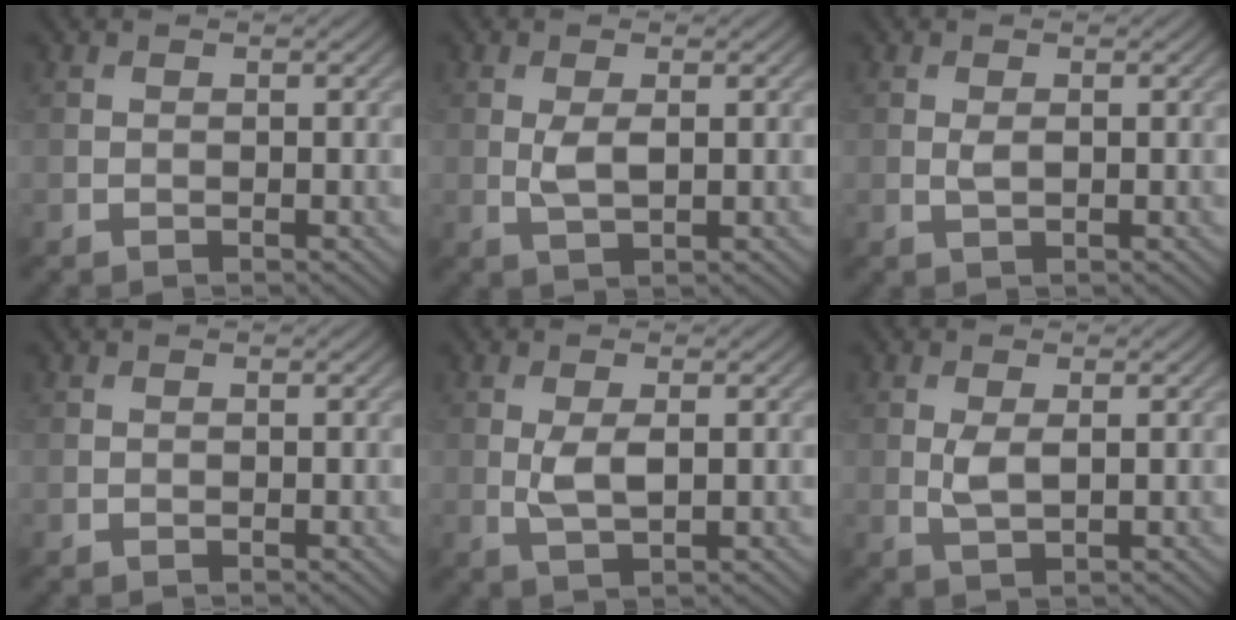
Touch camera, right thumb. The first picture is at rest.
{"total": 2.5, "force": [0.2, 1.0, 2.3], "torque": [-0.056, -0.003, 0.007]}
{"total": 1.1, "force": [0.1, 0.4, 1.0], "torque": [-0.025, -0.002, 0.003]}
{"total": 0.0}
{"total": 3.2, "force": [0.2, 1.2, 2.9], "torque": [-0.068, -0.004, 0.007]}
{"total": 2.4, "force": [0.3, 0.9, 2.2], "torque": [-0.055, -0.004, 0.008]}